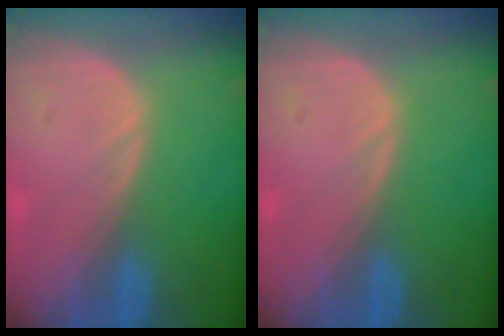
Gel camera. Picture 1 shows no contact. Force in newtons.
{"total": 0.0}